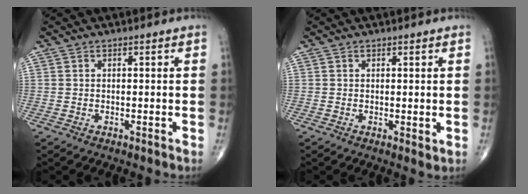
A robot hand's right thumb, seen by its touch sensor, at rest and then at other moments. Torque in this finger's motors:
{"motor_torque": [-0.61, 0.01, -0.12, -0.05, 0.04]}